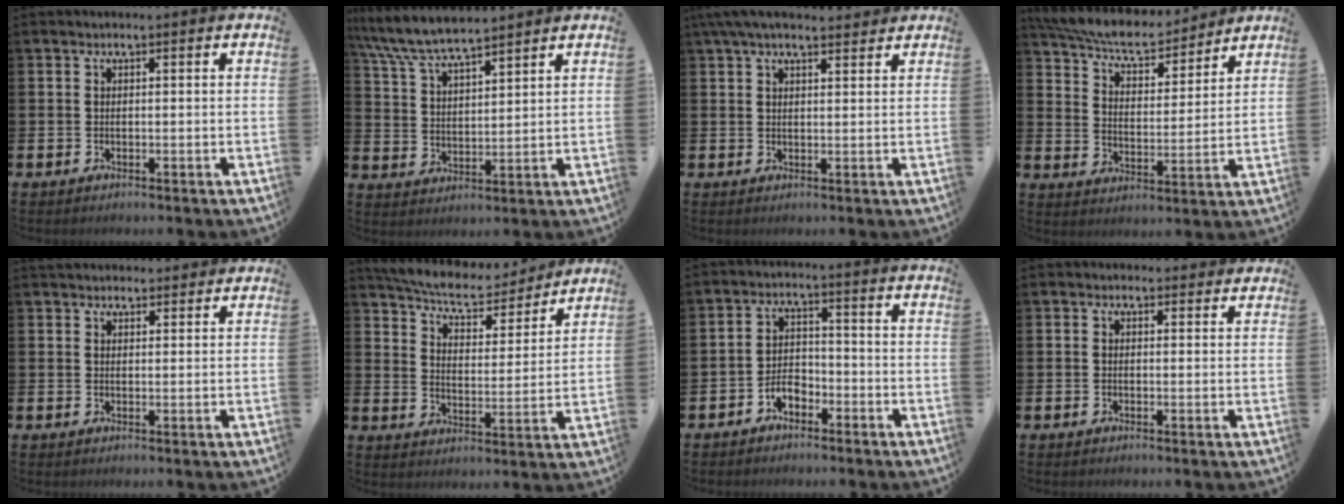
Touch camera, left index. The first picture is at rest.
{"total": 7.1, "force": [6.8, 0.8, 2.0], "torque": [-0.067, -0.031, 0.122]}
{"total": 4.3, "force": [3.6, 1.1, 1.9], "torque": [-0.043, -0.007, 0.067]}
{"total": 7.7, "force": [7.2, 1.4, 2.4], "torque": [-0.071, -0.049, 0.124]}
{"total": 2.5, "force": [2.4, 0.9, 0.0], "torque": [0.006, -0.008, 0.042]}
{"total": 7.7, "force": [7.3, 1.4, 2.1], "torque": [-0.068, -0.051, 0.127]}
{"total": 3.2, "force": [-2.4, 1.7, 1.4], "torque": [-0.034, 0.013, -0.047]}
{"total": 0.9, "force": [0.6, 0.6, 0.1], "torque": [0.010, 0.003, 0.008]}